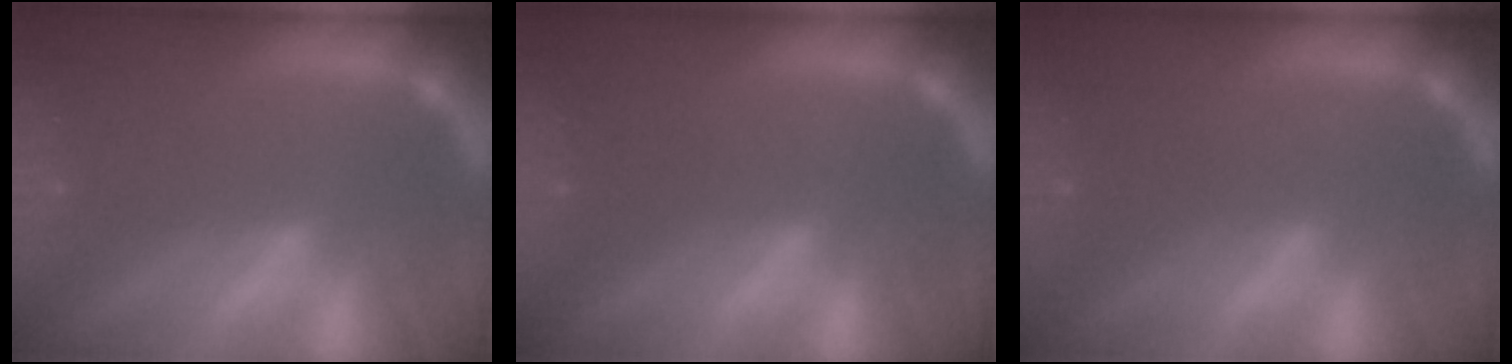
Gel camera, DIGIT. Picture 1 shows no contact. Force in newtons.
{"total": 1.0}
{"total": 1.5}